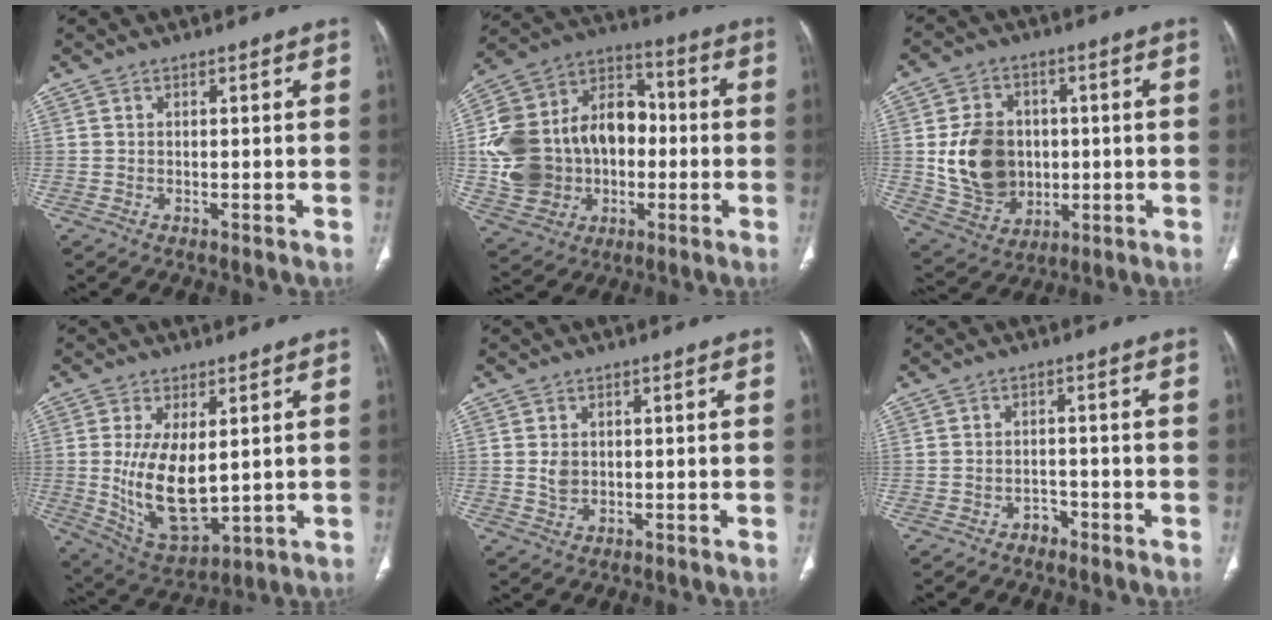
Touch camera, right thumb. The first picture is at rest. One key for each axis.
{"total": 23.4, "fx": -1.2, "fy": 18.0, "fz": 14.9, "tx": -0.259, "ty": 0.043, "tz": -0.006}
{"total": 14.3, "fx": 0.1, "fy": 11.5, "fz": 8.5, "tx": -0.113, "ty": -0.003, "tz": 0.019}
{"total": 13.5, "fx": 0.9, "fy": 6.8, "fz": 11.6, "tx": -0.197, "ty": -0.023, "tz": 0.036}
{"total": 2.3, "fx": 0.3, "fy": 1.9, "fz": 1.4, "tx": -0.019, "ty": -0.003, "tz": 0.010}
{"total": 2.1, "fx": -1.5, "fy": 1.4, "fz": 0.5, "tx": 0.000, "ty": 0.013, "tz": -0.027}